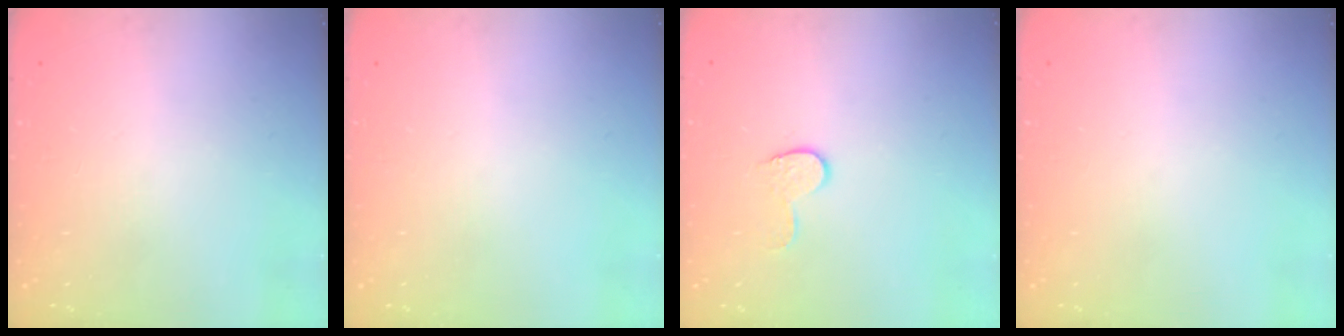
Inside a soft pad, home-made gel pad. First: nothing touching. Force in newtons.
{"total": 0.0}
{"total": 6.2, "press": 6.2, "slide": 0.6}
{"total": 0.0}